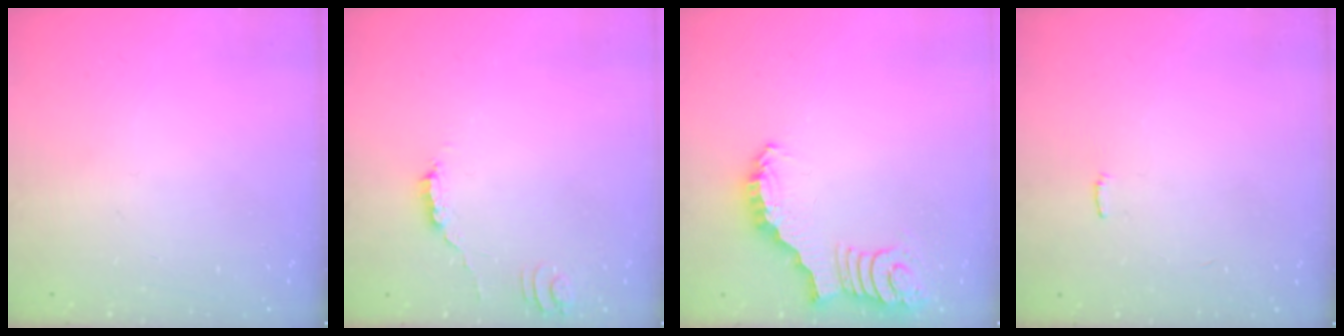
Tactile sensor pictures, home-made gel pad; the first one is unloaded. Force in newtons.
{"total": 2.9, "press": 2.8, "slide": 0.4}
{"total": 2.7, "press": 2.7, "slide": 0.5}
{"total": 5.5, "press": 5.5, "slide": 0.5}